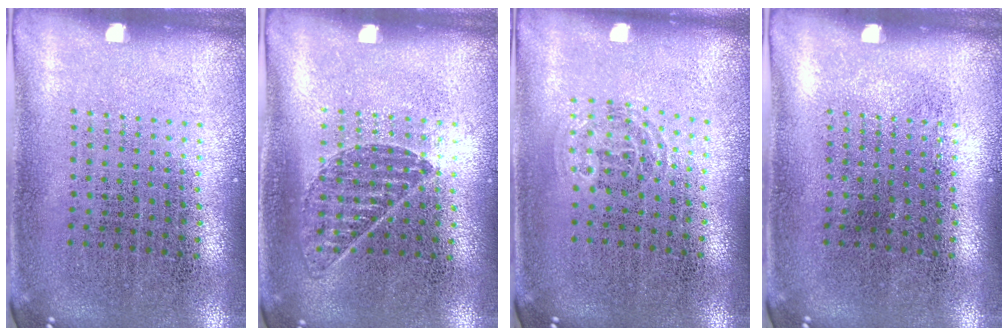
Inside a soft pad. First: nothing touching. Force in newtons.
{"total": 0.8, "press": 0.8, "slide": 0.1}
{"total": 0.8, "press": 0.6, "slide": 0.6}
{"total": 0.0}